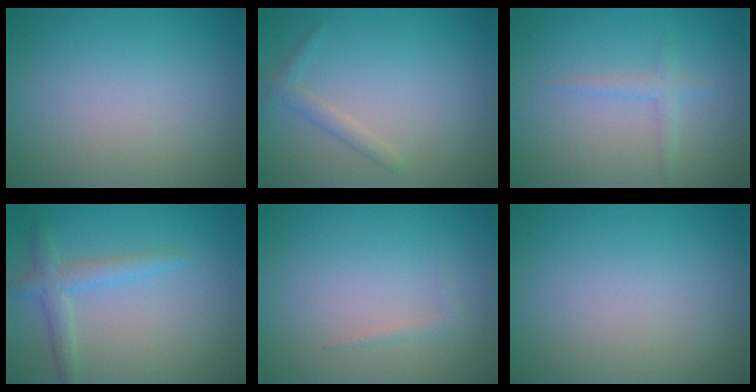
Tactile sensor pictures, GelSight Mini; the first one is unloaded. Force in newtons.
{"total": 1.3, "press": 1.3, "slide": 0.1}
{"total": 1.4, "press": 1.4, "slide": 0.1}
{"total": 2.5, "press": 2.5, "slide": 0.1}
{"total": 0.6, "press": 0.6, "slide": 0.0}
{"total": 0.0}